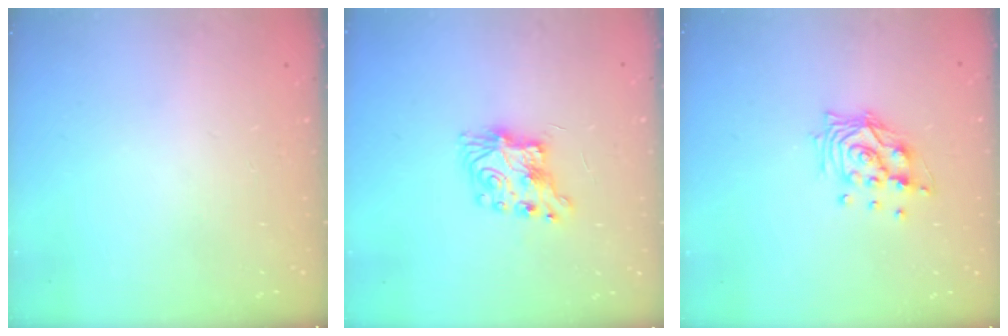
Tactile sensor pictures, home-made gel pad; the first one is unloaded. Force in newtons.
{"total": 8.1, "press": 8.1, "slide": 0.3}
{"total": 11.0, "press": 10.9, "slide": 1.6}